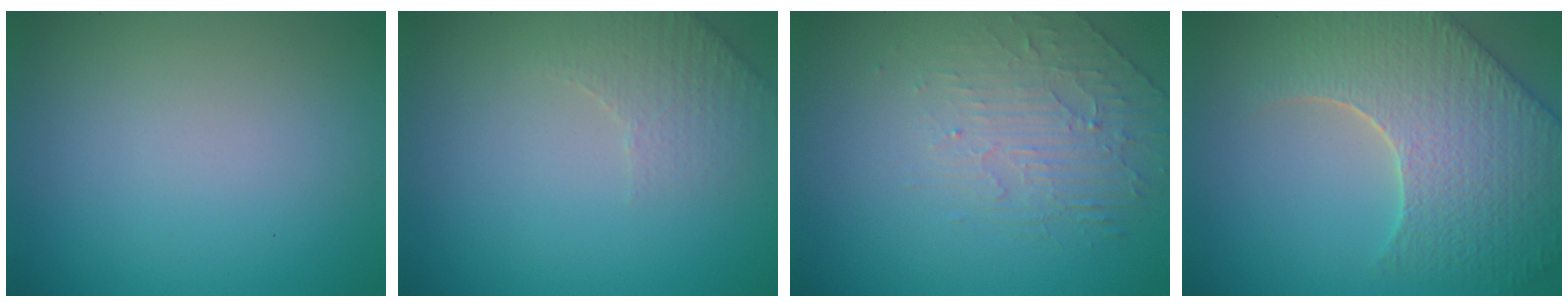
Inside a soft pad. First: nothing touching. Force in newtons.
{"total": 2.3, "press": 2.3, "slide": 0.6}
{"total": 2.2, "press": 1.5, "slide": 1.7}
{"total": 8.0, "press": 6.4, "slide": 4.9}